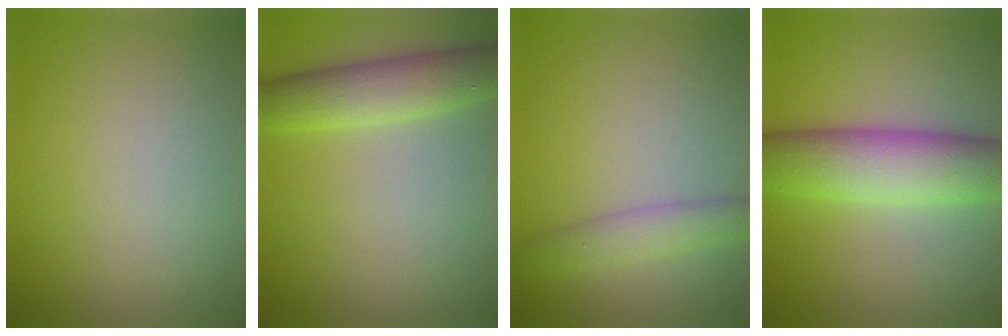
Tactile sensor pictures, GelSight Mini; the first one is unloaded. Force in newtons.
{"total": 4.9, "press": 4.9, "slide": 0.1}
{"total": 2.8, "press": 2.8, "slide": 0.1}
{"total": 7.7, "press": 7.7, "slide": 0.3}